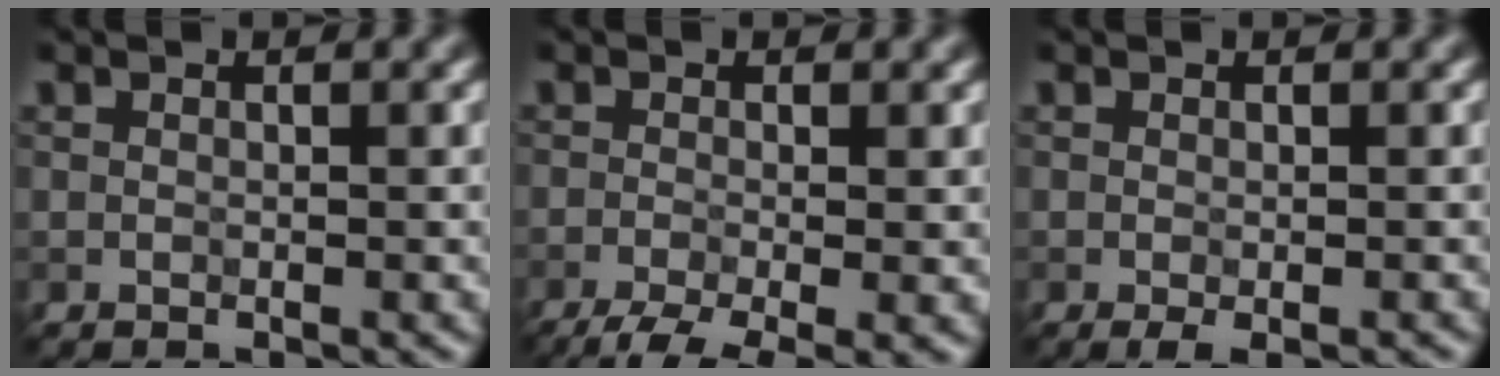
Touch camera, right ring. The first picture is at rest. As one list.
[{"total": 5.6, "force": [-3.2, 1.5, 4.4], "torque": [-0.069, -0.011, -0.056]}, {"total": 1.4, "force": [-0.7, 0.2, 1.2], "torque": [-0.019, -0.005, -0.010]}]